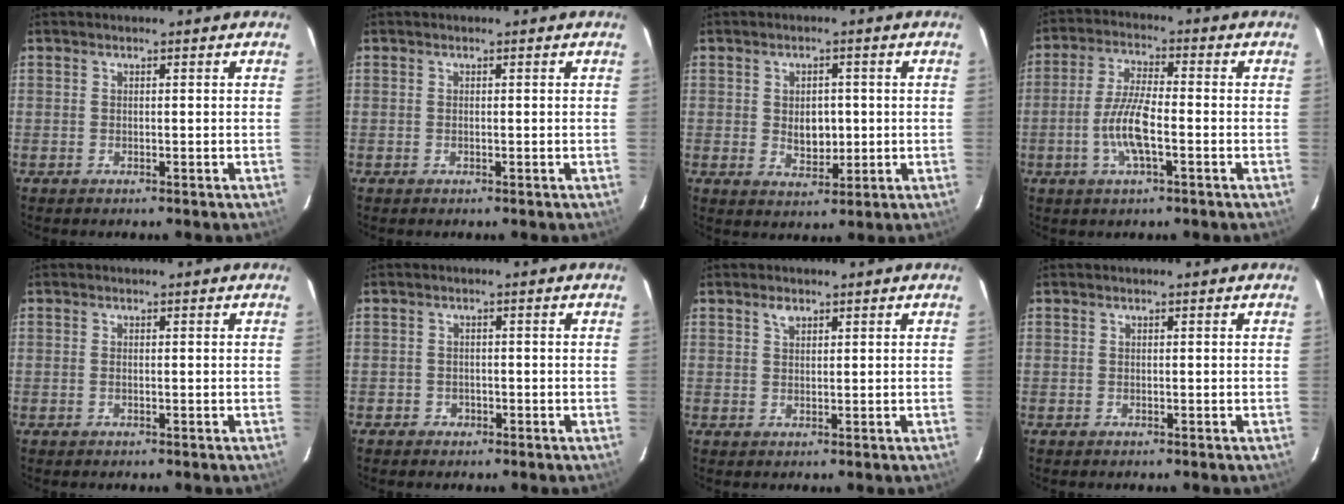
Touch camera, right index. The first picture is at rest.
{"total": 0.0}
{"total": 5.0, "force": [0.0, 3.6, 3.5], "torque": [-0.057, -0.002, 0.008]}
{"total": 8.1, "force": [-2.5, 1.9, 7.4], "torque": [-0.155, 0.001, -0.051]}
{"total": 0.0}
{"total": 2.0, "force": [-1.2, 1.6, 0.1], "torque": [-0.005, 0.004, -0.018]}
{"total": 1.7, "force": [1.1, 1.0, 0.9], "torque": [-0.015, 0.004, 0.020]}
{"total": 0.0}